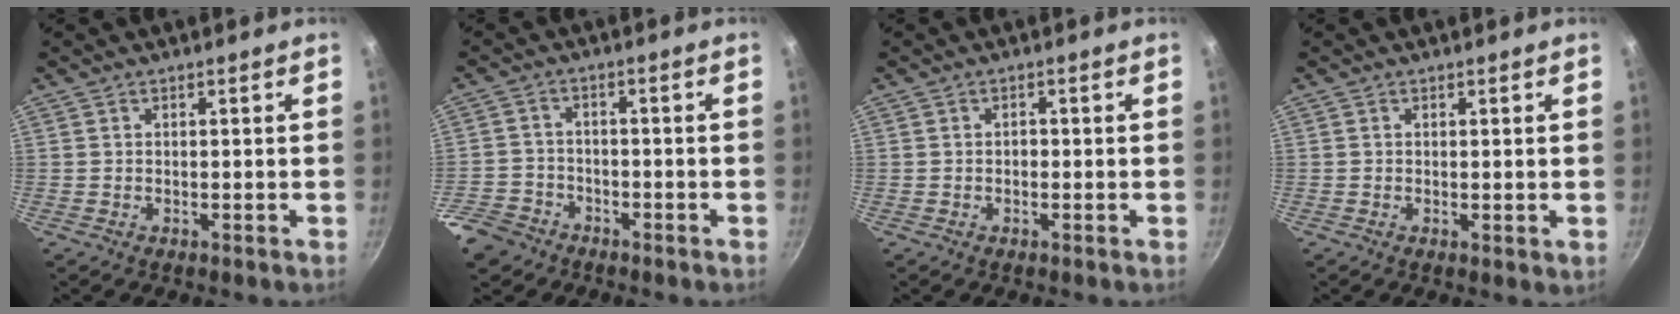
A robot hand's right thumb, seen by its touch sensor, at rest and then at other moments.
{"total": 6.5, "force": [-4.6, 4.4, 1.5], "torque": [-0.026, 0.015, -0.091]}
{"total": 1.0, "force": [-0.2, 0.7, 0.6], "torque": [-0.005, 0.003, -0.007]}
{"total": 1.3, "force": [0.0, 0.4, 1.3], "torque": [-0.024, -0.008, 0.001]}